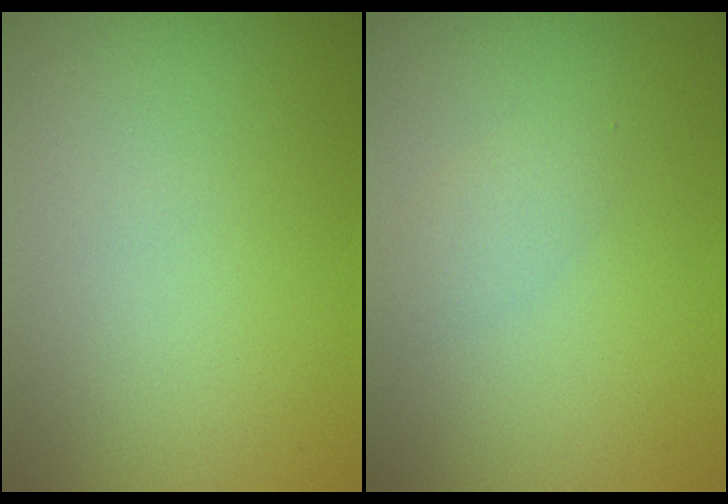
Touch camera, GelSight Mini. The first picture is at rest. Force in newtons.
{"total": 1.5, "press": 1.5, "slide": 0.1}